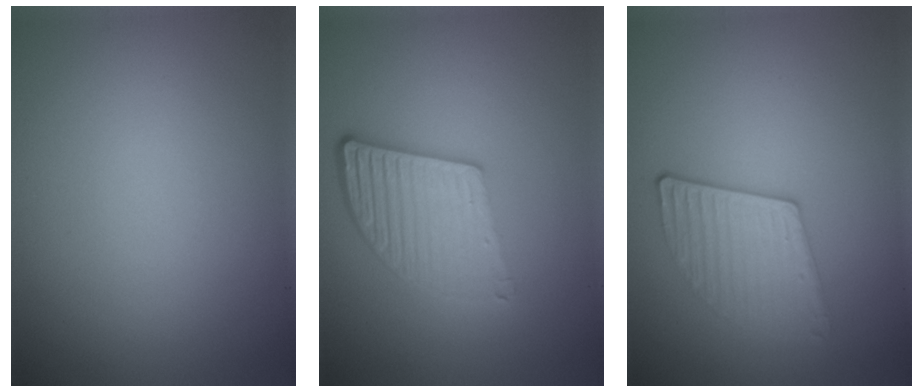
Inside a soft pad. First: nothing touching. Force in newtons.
{"total": 5.3, "press": 3.8, "slide": 3.7}
{"total": 3.0, "press": 2.9, "slide": 0.7}